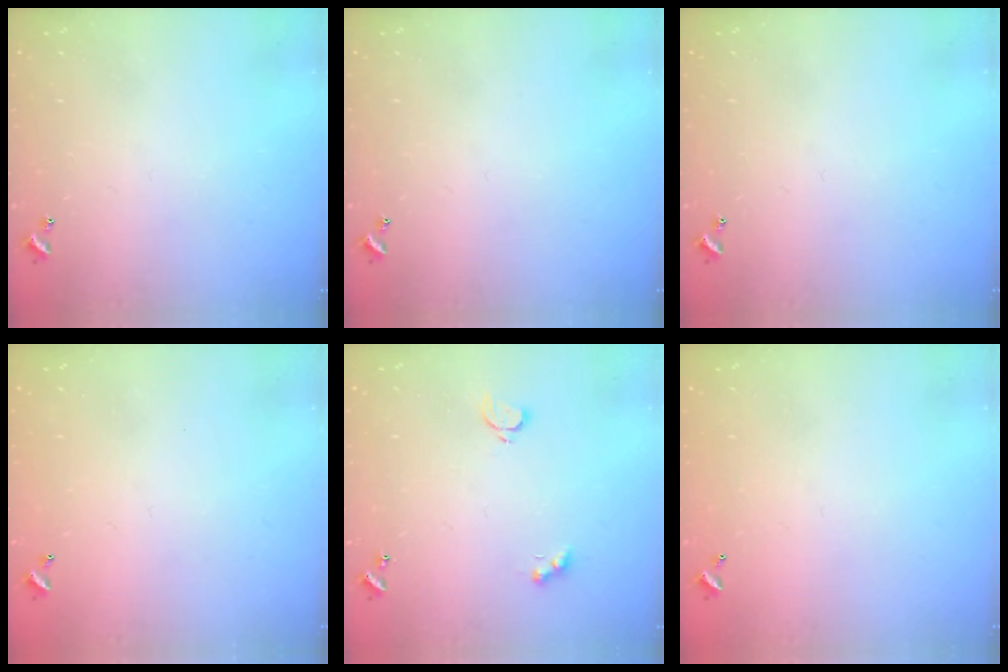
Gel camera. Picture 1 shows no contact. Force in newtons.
{"total": 0.0}
{"total": 0.0}
{"total": 2.9, "press": 2.9, "slide": 0.1}
{"total": 2.5, "press": 2.4, "slide": 0.5}
{"total": 2.8, "press": 2.8, "slide": 0.1}